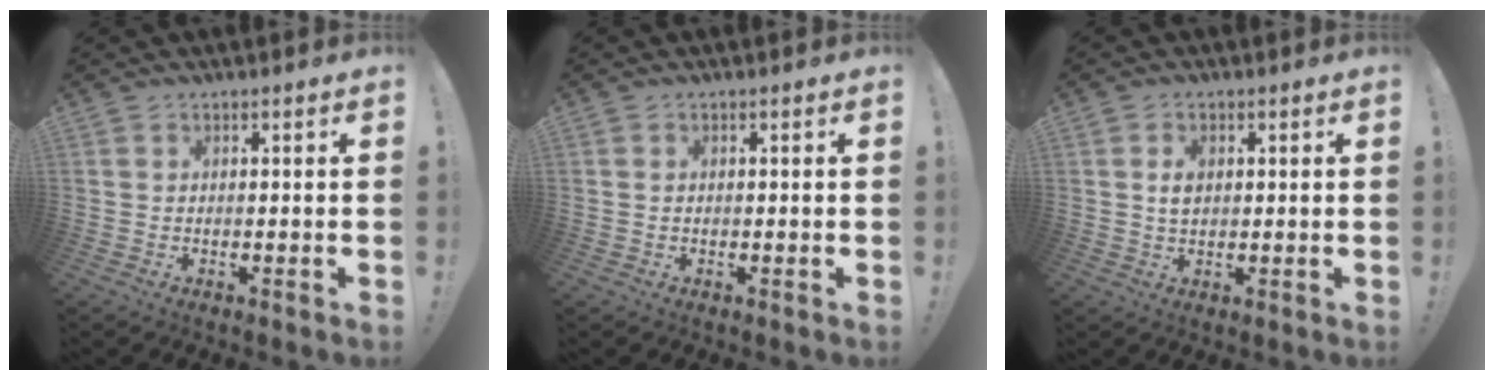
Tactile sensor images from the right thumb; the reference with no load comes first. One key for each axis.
{"total": 0.6, "fx": 0.1, "fy": 0.5, "fz": 0.1, "tx": -0.008, "ty": 0.006, "tz": 0.002}
{"total": 3.1, "fx": 0.6, "fy": 2.1, "fz": 2.2, "tx": -0.024, "ty": -0.004, "tz": 0.006}